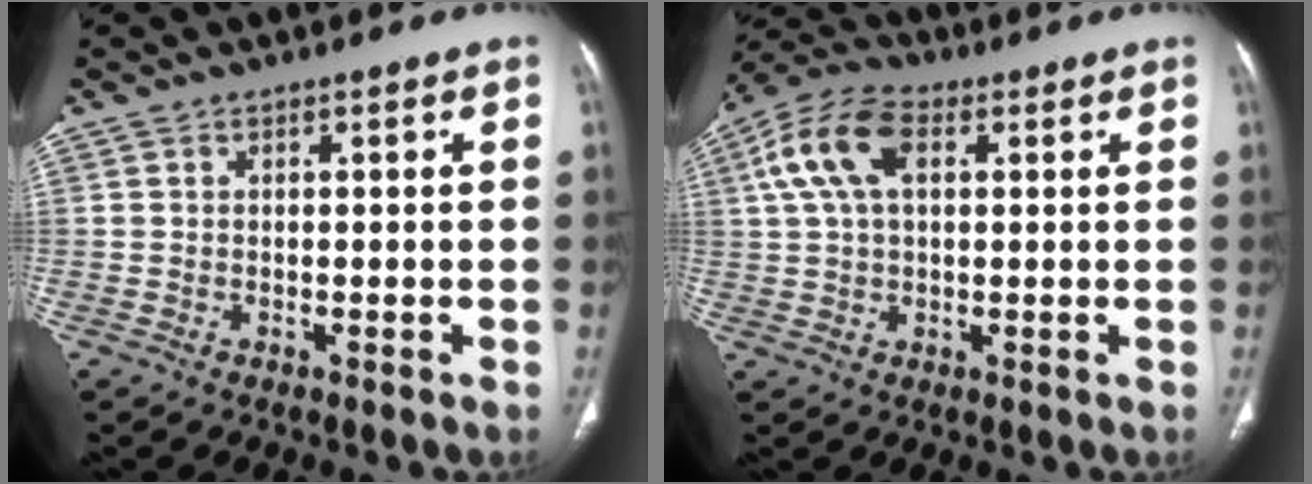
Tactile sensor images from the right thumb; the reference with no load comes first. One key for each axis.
{"total": 10.8, "fx": 3.3, "fy": 6.0, "fz": 8.3, "tx": -0.172, "ty": 0.024, "tz": 0.057}